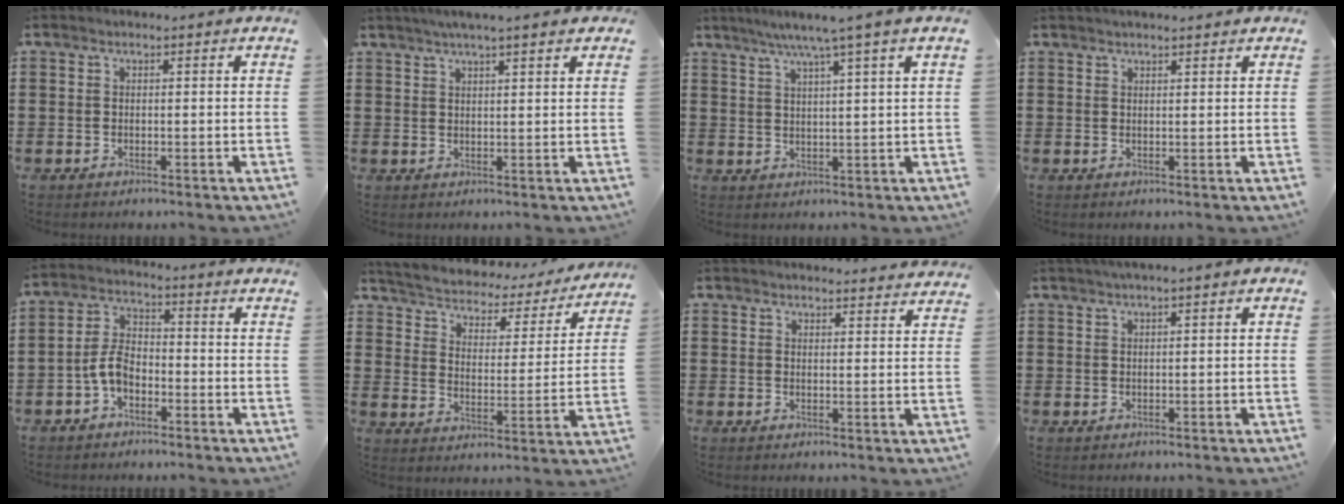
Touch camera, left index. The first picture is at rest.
{"total": 3.2, "force": [2.7, -0.2, 1.7], "torque": [-0.042, 0.002, 0.048]}
{"total": 4.9, "force": [3.5, -1.2, 3.2], "torque": [-0.072, -0.008, 0.057]}
{"total": 1.2, "force": [1.2, 0.2, 0.3], "torque": [-0.007, 0.002, 0.023]}
{"total": 5.2, "force": [-2.5, 2.8, 3.5], "torque": [-0.090, 0.004, -0.056]}
{"total": 2.6, "force": [2.5, 0.8, 0.2], "torque": [-0.026, -0.027, 0.031]}
{"total": 2.5, "force": [2.5, 0.1, -0.1], "torque": [0.003, -0.011, 0.045]}
{"total": 1.0, "force": [0.4, 0.0, 1.0], "torque": [-0.017, -0.001, 0.007]}